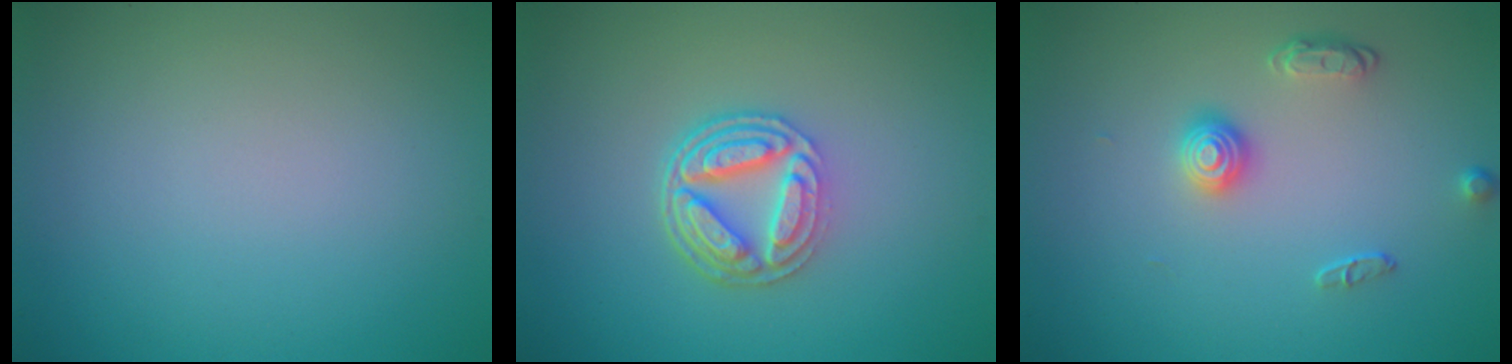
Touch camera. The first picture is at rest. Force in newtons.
{"total": 5.0, "press": 3.7, "slide": 3.3}
{"total": 2.1, "press": 1.6, "slide": 1.4}